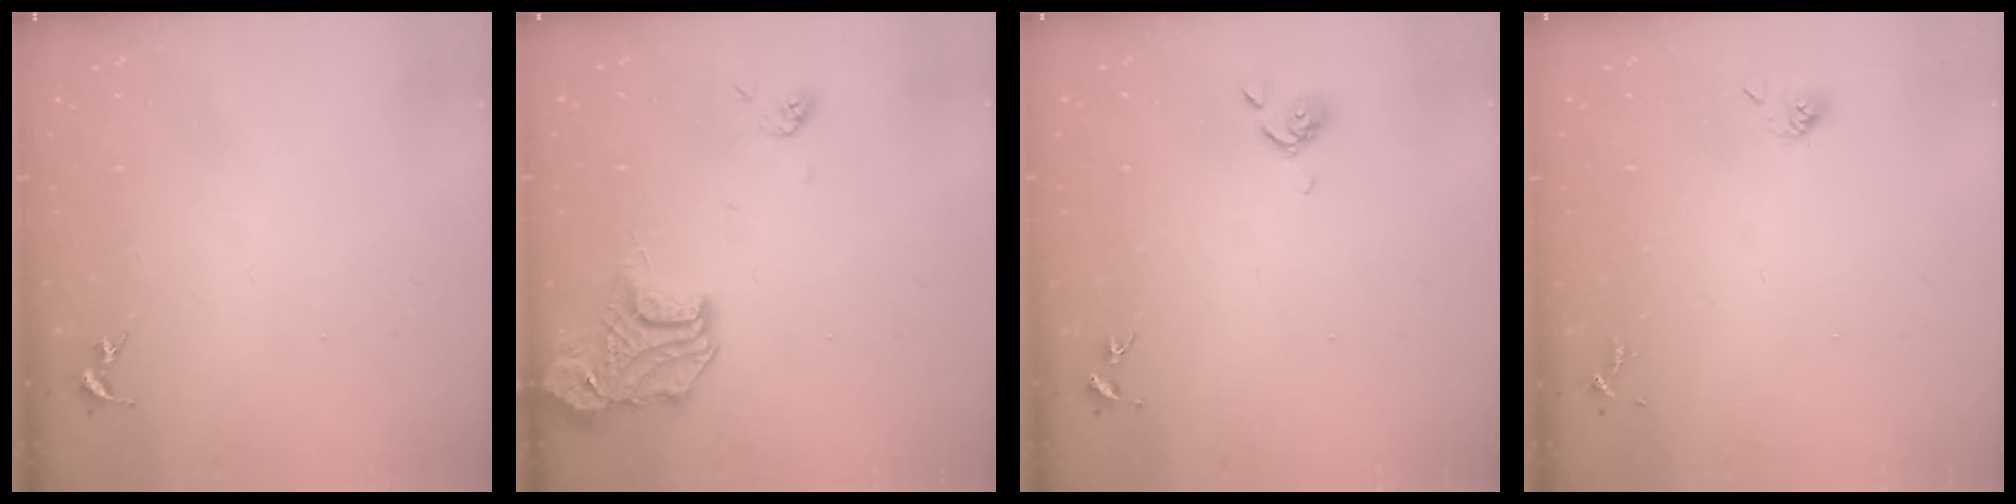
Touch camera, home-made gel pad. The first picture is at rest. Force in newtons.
{"total": 15.8, "press": 15.8, "slide": 1.5}
{"total": 6.4, "press": 6.2, "slide": 1.3}
{"total": 3.6, "press": 3.4, "slide": 1.2}